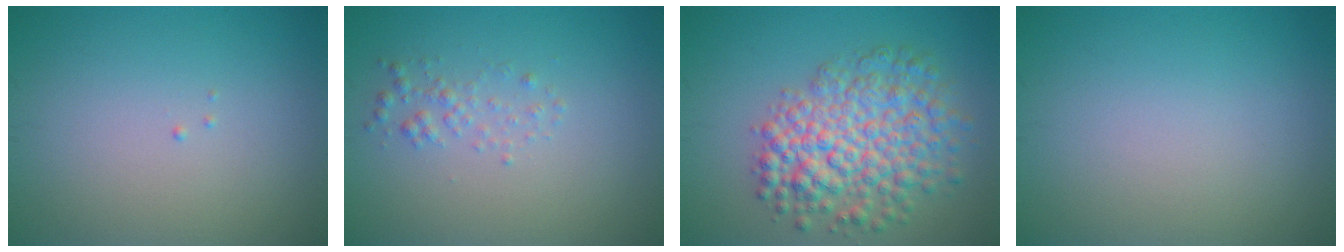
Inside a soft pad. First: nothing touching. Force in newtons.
{"total": 1.3, "press": 1.3, "slide": 0.0}
{"total": 7.5, "press": 7.5, "slide": 0.2}
{"total": 0.0}